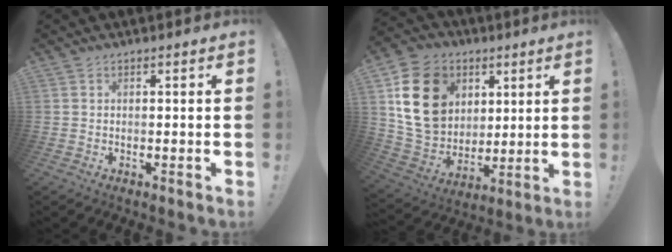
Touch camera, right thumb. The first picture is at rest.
{"total": 20.0, "force": [6.3, 15.8, 10.6], "torque": [-0.188, -0.019, 0.133]}